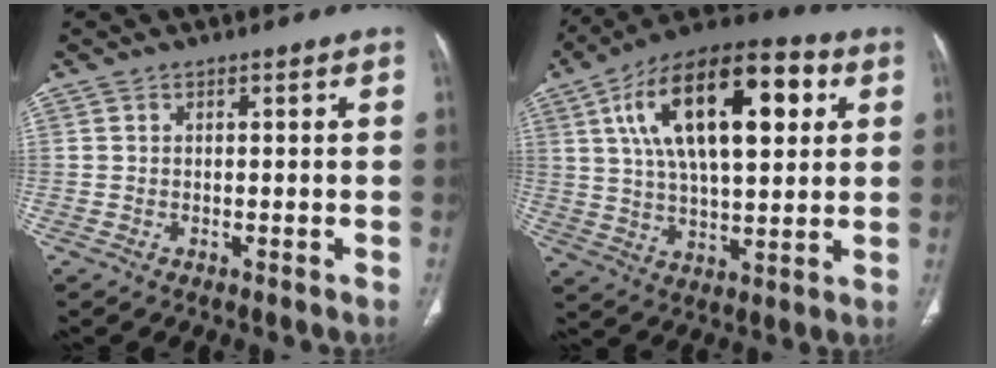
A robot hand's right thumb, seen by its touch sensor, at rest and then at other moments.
{"total": 23.9, "force": [7.2, 10.9, 20.0], "torque": [-0.323, 0.011, 0.113]}